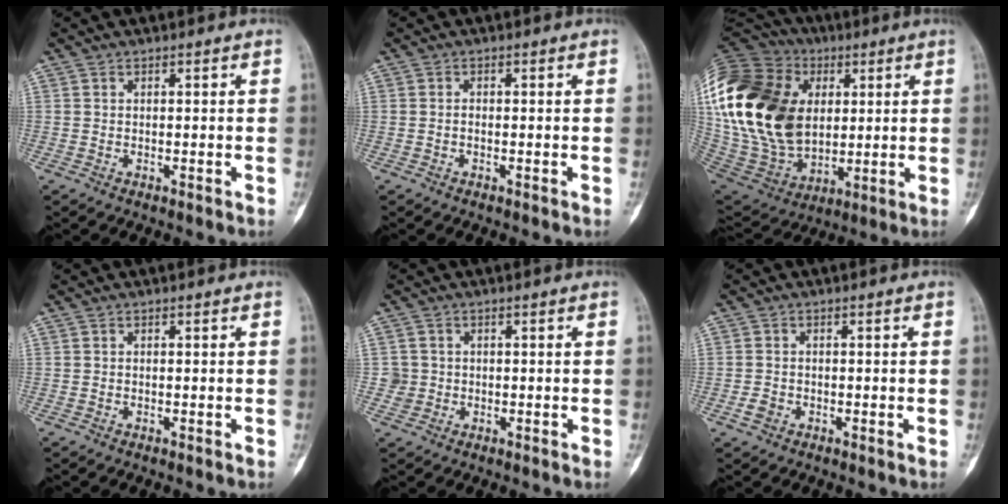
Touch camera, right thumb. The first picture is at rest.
{"total": 0.6, "force": [-0.2, 0.4, 0.5], "torque": [-0.008, 0.001, -0.007]}
{"total": 33.3, "force": [5.6, 22.9, 23.5], "torque": [-0.498, 0.014, 0.117]}
{"total": 0.0}
{"total": 2.5, "force": [-0.1, 2.5, 0.0], "torque": [0.017, 0.008, -0.003]}
{"total": 2.1, "force": [-0.8, 1.6, 1.0], "torque": [-0.016, 0.006, -0.015]}